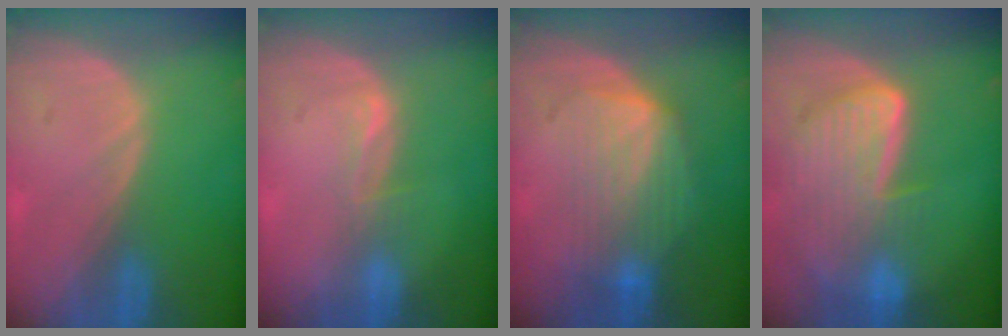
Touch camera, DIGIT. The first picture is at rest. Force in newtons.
{"total": 2.2, "press": 1.7, "slide": 1.4}
{"total": 7.2, "press": 7.1, "slide": 1.0}
{"total": 9.1, "press": 7.9, "slide": 4.5}